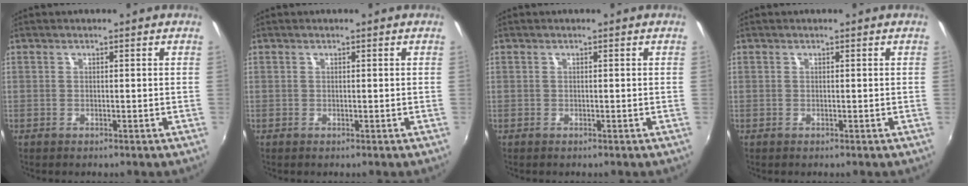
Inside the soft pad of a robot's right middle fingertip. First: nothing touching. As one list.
[{"total": 0.0}, {"total": 0.0}, {"total": 0.0}]